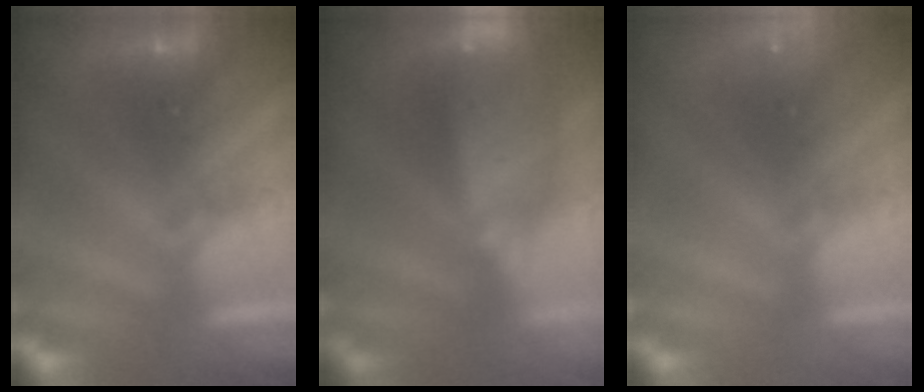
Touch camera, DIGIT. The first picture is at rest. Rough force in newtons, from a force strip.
{"total": 8.0}
{"total": 2.3}